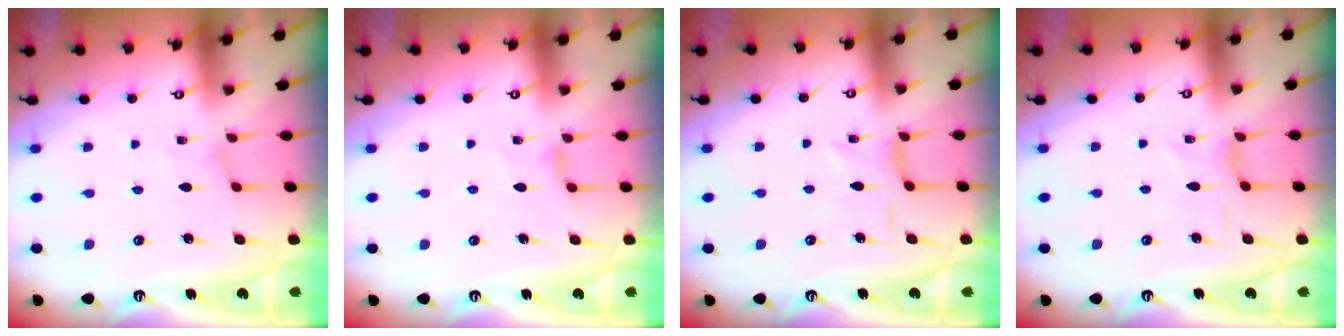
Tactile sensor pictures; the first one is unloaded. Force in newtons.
{"total": 2.7, "press": 2.6, "slide": 0.5}
{"total": 2.3, "press": 2.3, "slide": 0.5}
{"total": 0.9, "press": 0.9, "slide": 0.2}